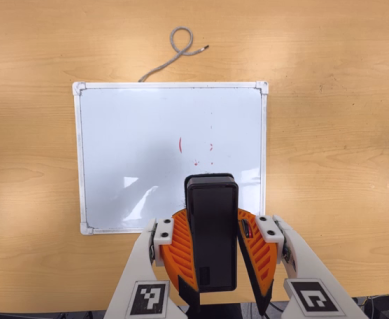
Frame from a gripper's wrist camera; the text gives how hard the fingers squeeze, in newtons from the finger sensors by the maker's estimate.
{"total": 10.2, "left": 9.6, "right": 10.7}